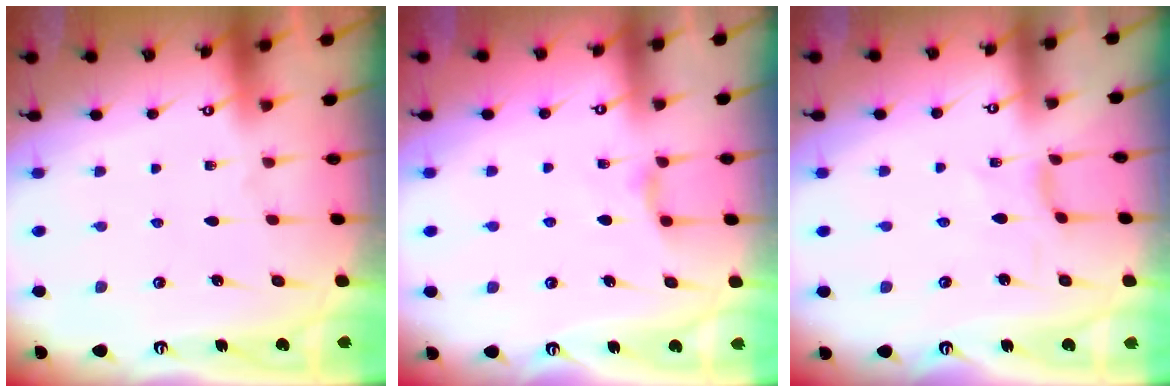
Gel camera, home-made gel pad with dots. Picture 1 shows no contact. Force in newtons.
{"total": 3.1, "press": 3.0, "slide": 0.4}
{"total": 2.0, "press": 2.0, "slide": 0.3}